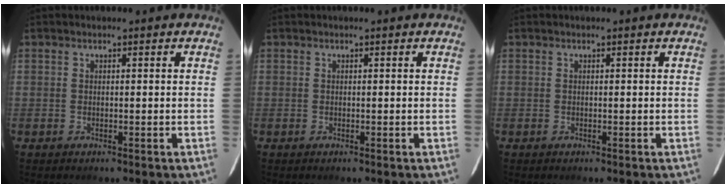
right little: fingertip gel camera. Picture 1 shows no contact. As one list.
[{"total": 0.0}, {"total": 0.0}]